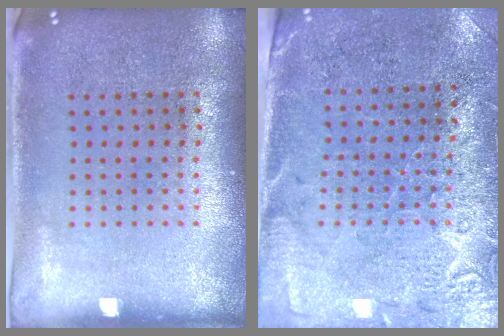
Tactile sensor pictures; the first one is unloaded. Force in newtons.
{"total": 2.9, "press": 2.6, "slide": 1.2}